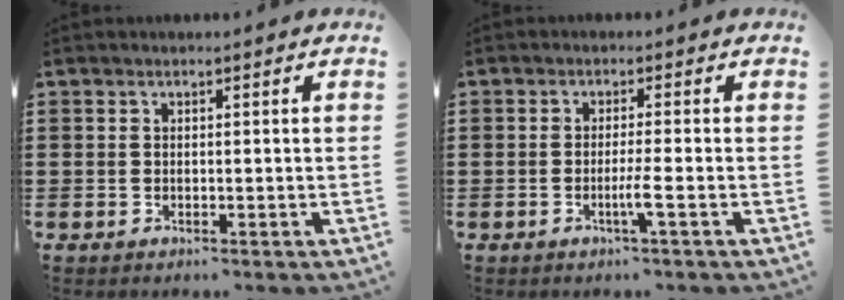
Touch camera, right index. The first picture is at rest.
{"total": 3.0, "force": [-1.1, -0.4, 2.7], "torque": [-0.053, -0.010, -0.025]}